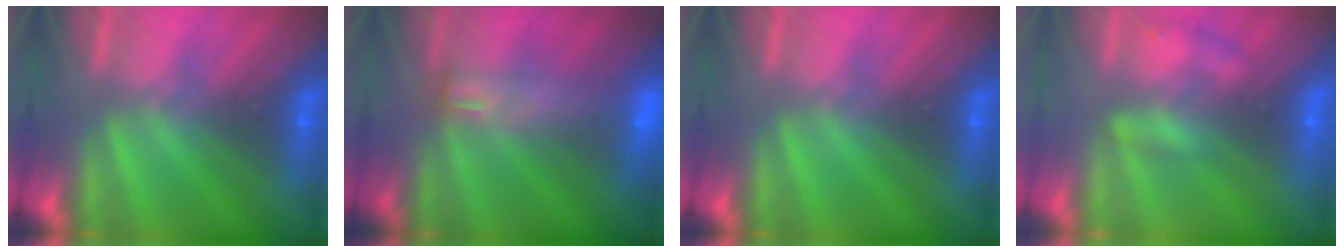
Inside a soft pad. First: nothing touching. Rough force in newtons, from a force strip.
{"total": 8.7}
{"total": 0.0}
{"total": 2.3}